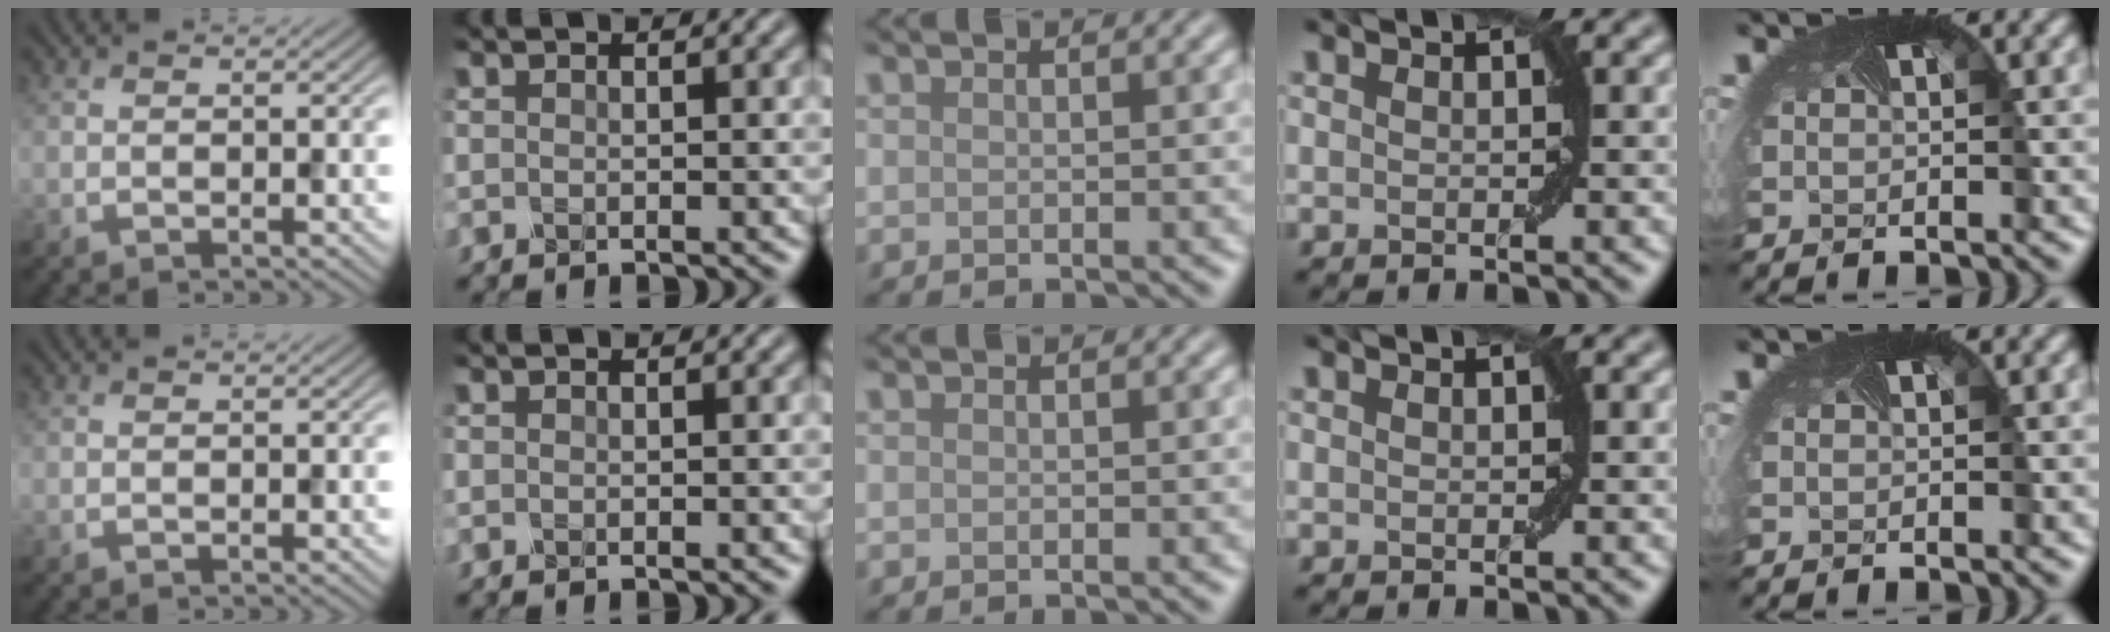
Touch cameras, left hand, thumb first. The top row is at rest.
{}